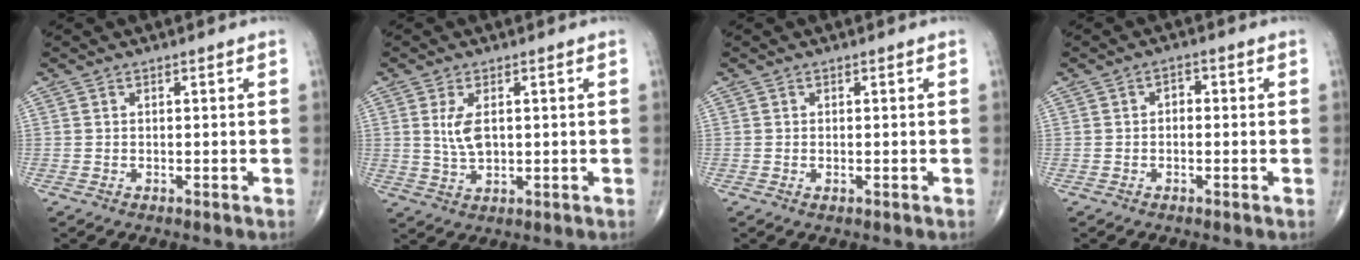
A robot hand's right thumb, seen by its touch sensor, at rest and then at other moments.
{"total": 4.9, "force": [1.0, 2.5, 4.2], "torque": [-0.083, -0.008, 0.023]}
{"total": 0.6, "force": [-0.1, 0.2, 0.5], "torque": [-0.009, 0.000, -0.001]}
{"total": 1.8, "force": [-0.1, 1.3, 1.2], "torque": [-0.004, 0.008, -0.009]}